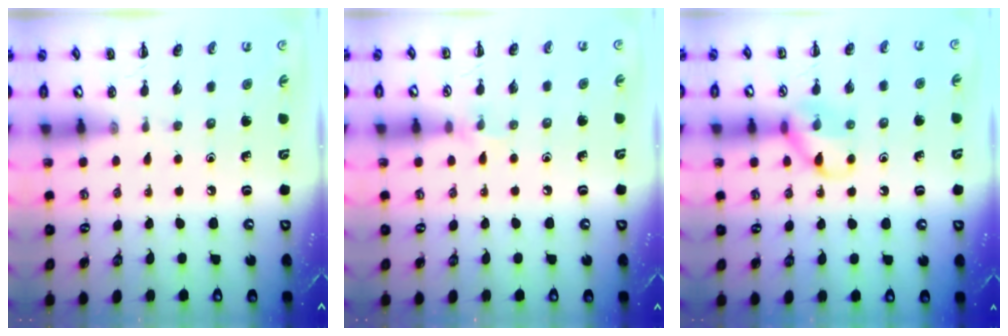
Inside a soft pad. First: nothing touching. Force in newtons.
{"total": 4.8, "press": 4.5, "slide": 1.4}
{"total": 10.1, "press": 10.0, "slide": 0.9}